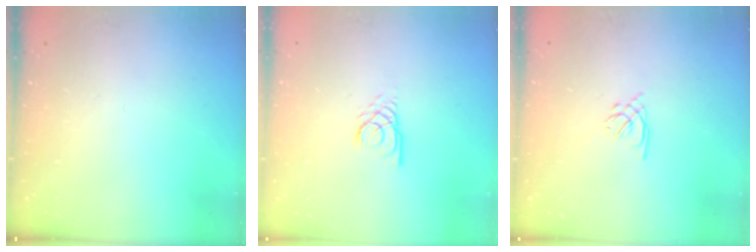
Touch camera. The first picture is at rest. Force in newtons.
{"total": 2.7, "press": 2.7, "slide": 0.2}
{"total": 1.6, "press": 1.5, "slide": 0.5}